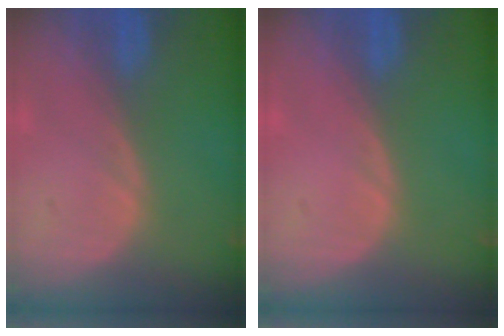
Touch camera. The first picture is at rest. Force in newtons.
{"total": 0.0}